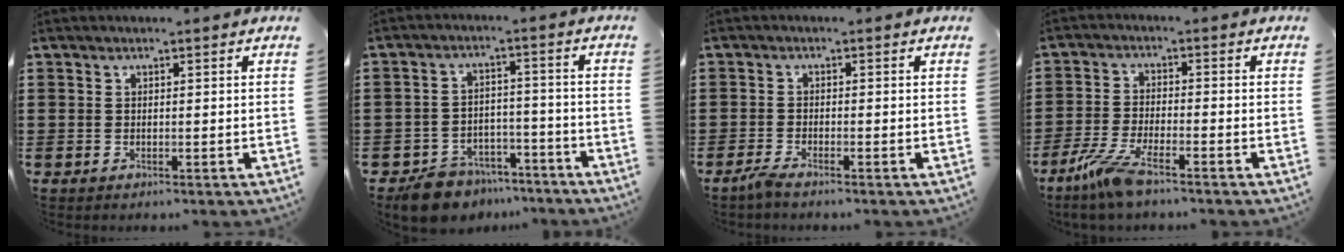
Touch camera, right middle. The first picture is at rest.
{"total": 6.2, "force": [-5.8, 2.0, 0.9], "torque": [-0.027, 0.019, -0.117]}
{"total": 1.5, "force": [-1.2, 0.1, 0.8], "torque": [-0.024, -0.004, -0.025]}
{"total": 6.2, "force": [-4.4, 0.8, 4.3], "torque": [-0.109, -0.018, -0.089]}